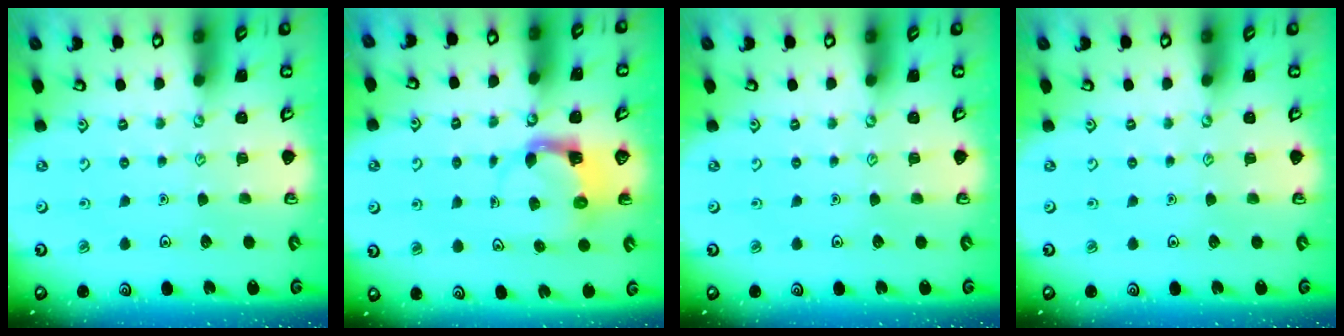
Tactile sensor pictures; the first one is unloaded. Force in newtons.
{"total": 3.7, "press": 3.7, "slide": 0.6}
{"total": 0.0}
{"total": 0.0}